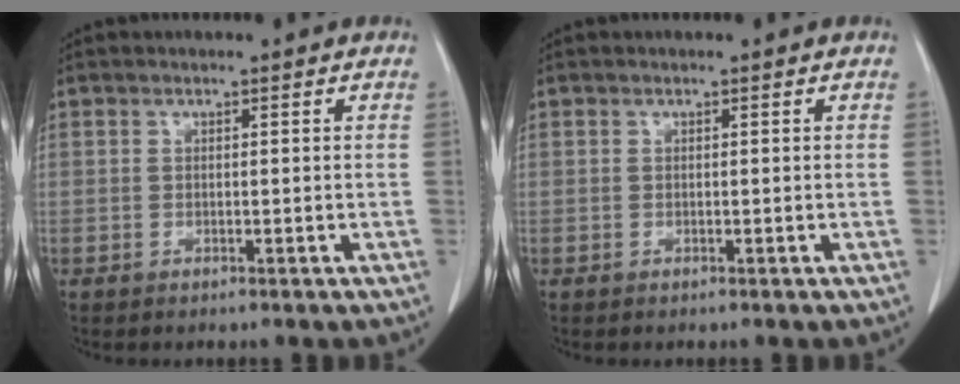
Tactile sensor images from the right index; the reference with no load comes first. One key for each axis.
{"total": 0.0}